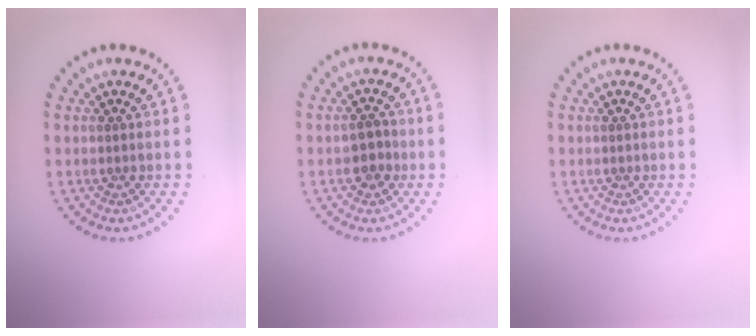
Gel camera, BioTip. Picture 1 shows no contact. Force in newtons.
{"total": 1.4, "press": 1.3, "slide": 0.5}
{"total": 0.0}